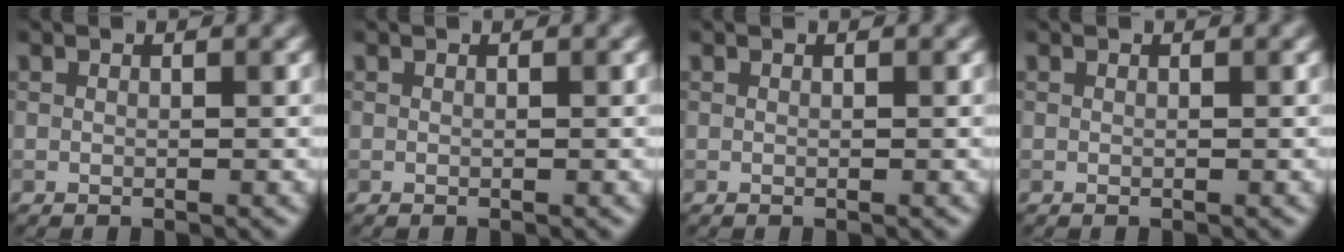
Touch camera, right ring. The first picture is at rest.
{"total": 0.0}
{"total": 0.0}
{"total": 0.0}